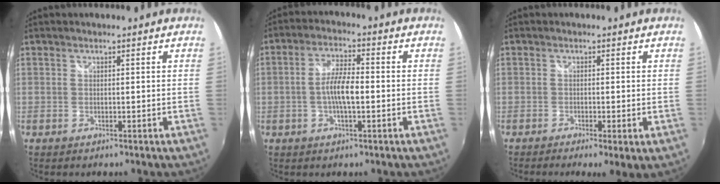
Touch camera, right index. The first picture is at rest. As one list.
[{"total": 6.1, "force": [-1.1, 1.6, 5.8], "torque": [-0.110, 0.006, -0.023]}, {"total": 2.7, "force": [-1.1, 0.3, 2.5], "torque": [-0.045, -0.012, -0.016]}]